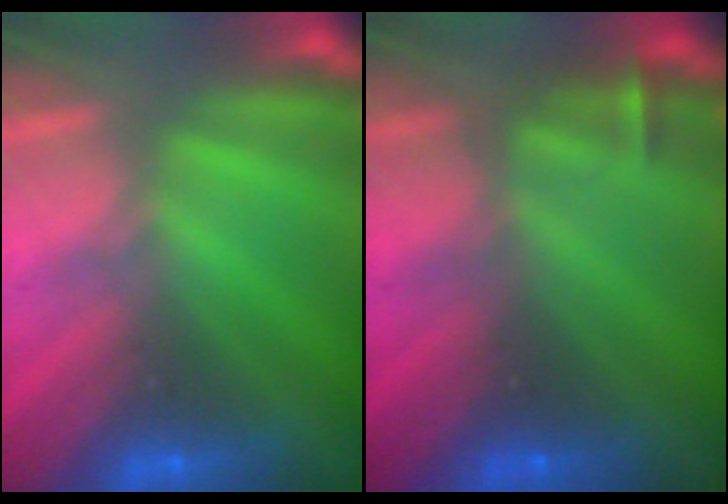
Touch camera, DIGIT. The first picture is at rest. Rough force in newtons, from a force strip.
{"total": 3.1}